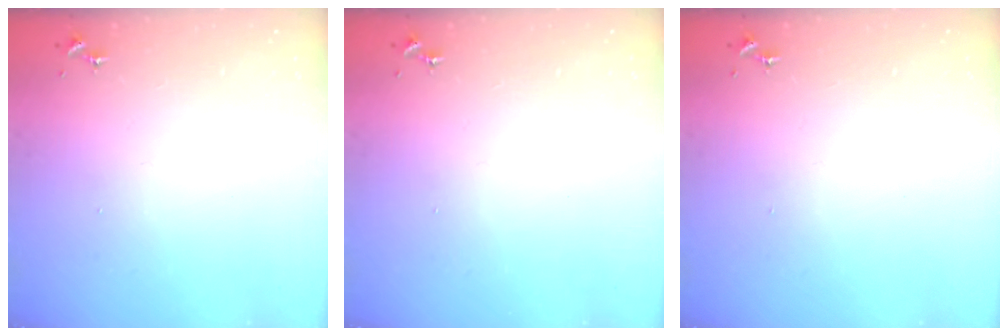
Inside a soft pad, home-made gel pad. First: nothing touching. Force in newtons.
{"total": 0.0}
{"total": 0.0}